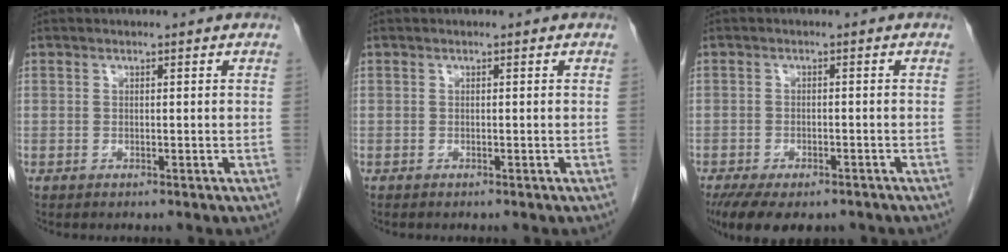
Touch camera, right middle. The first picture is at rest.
{"total": 0.0}
{"total": 10.6, "force": [-7.7, 4.5, 5.7], "torque": [-0.096, -0.009, -0.110]}